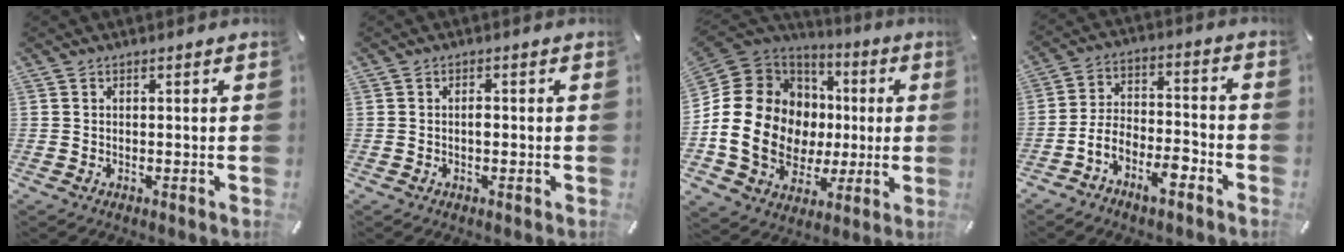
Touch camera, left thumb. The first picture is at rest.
{"total": 1.5, "force": [-0.3, 0.7, 1.3], "torque": [-0.026, 0.000, -0.005]}
{"total": 19.9, "force": [-1.3, 16.5, 10.9], "torque": [-0.232, -0.009, -0.004]}
{"total": 8.5, "force": [-5.8, 4.4, 4.4], "torque": [-0.089, 0.015, -0.109]}